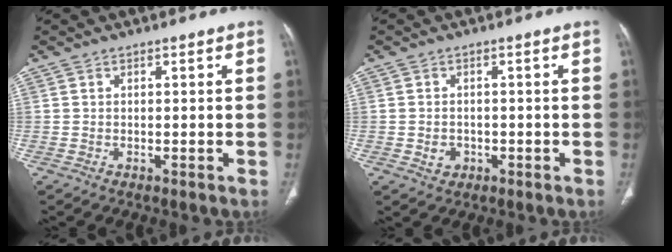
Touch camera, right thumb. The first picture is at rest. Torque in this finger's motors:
{"motor_torque": [-0.26, 0.06, 0.02, 0.32, 0.08]}